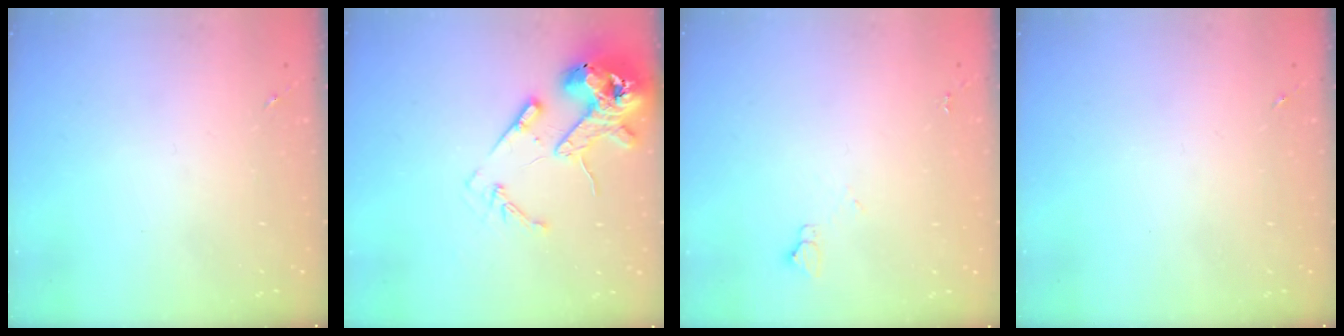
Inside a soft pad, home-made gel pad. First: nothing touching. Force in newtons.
{"total": 14.8, "press": 14.6, "slide": 2.1}
{"total": 3.6, "press": 3.6, "slide": 0.5}
{"total": 0.0}